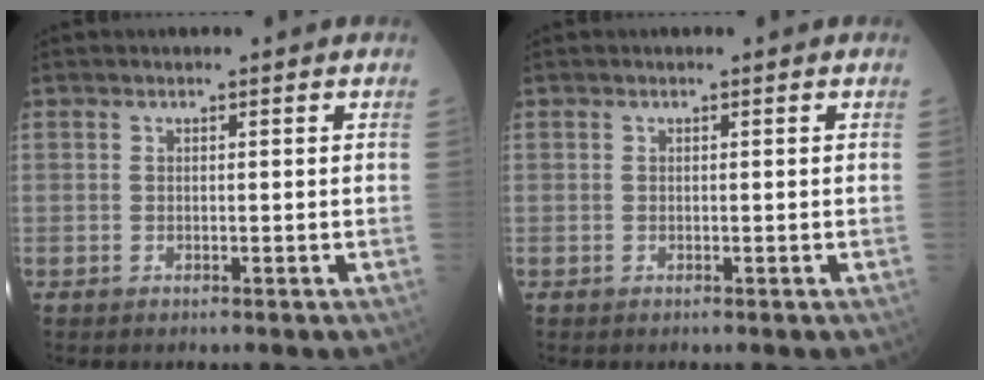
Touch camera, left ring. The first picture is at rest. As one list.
[{"total": 0.0}]